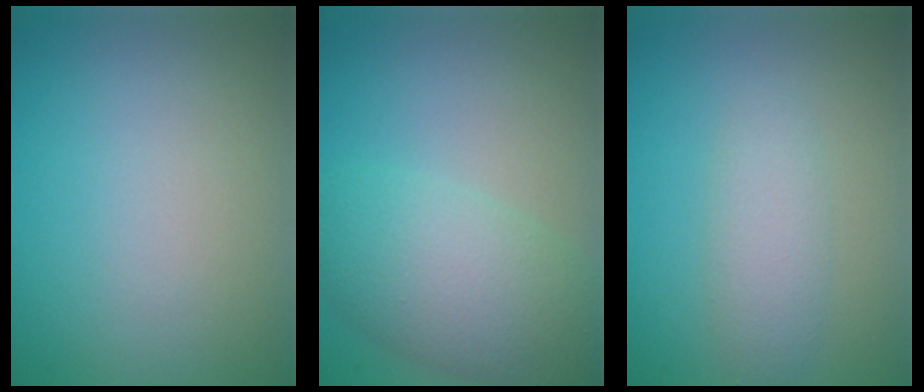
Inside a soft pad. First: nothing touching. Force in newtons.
{"total": 6.5, "press": 6.5, "slide": 0.2}
{"total": 2.5, "press": 2.5, "slide": 0.0}